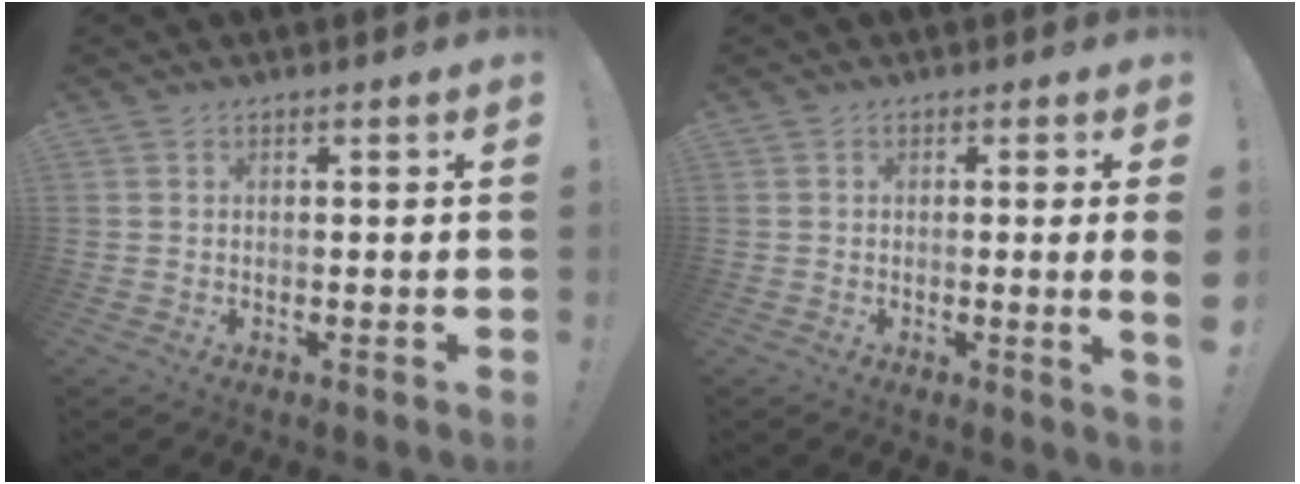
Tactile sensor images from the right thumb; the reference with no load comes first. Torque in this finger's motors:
{"motor_torque": [-0.20, 0.10, 0.45, -0.08, 0.00]}